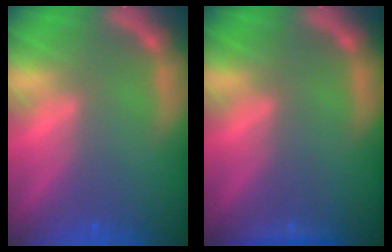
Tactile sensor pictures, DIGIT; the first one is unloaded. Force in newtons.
{"total": 0.9}